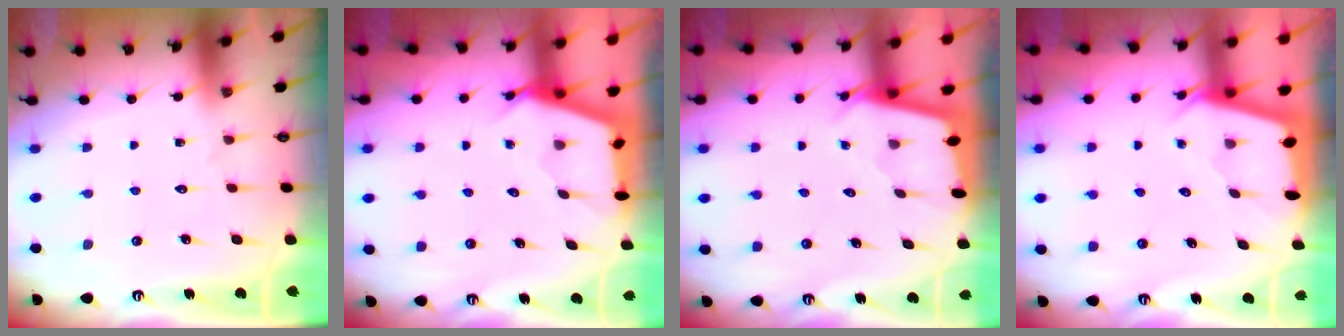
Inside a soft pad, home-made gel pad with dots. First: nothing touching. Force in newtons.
{"total": 2.6, "press": 2.6, "slide": 0.3}
{"total": 1.9, "press": 1.9, "slide": 0.1}
{"total": 2.0, "press": 2.0, "slide": 0.3}